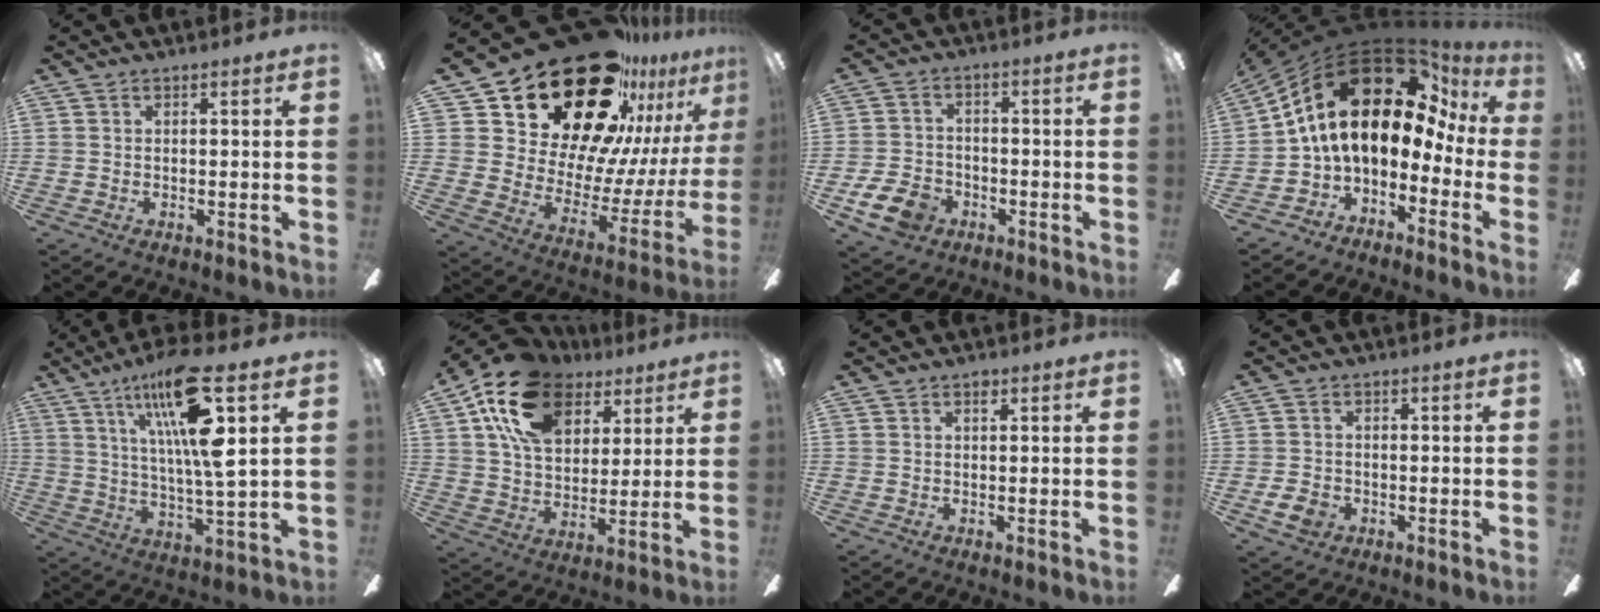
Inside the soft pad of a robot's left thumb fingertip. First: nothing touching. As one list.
[{"total": 30.5, "force": [22.2, 14.7, 14.9], "torque": [-0.227, -0.166, 0.413]}, {"total": 8.9, "force": [-4.7, 6.2, 4.4], "torque": [-0.102, 0.030, -0.086]}, {"total": 19.5, "force": [7.0, 10.2, 15.0], "torque": [-0.306, -0.052, 0.119]}, {"total": 18.7, "force": [9.0, 3.2, 16.1], "torque": [-0.305, -0.041, 0.127]}, {"total": 18.6, "force": [9.7, 12.2, 10.2], "torque": [-0.177, -0.023, 0.179]}, {"total": 1.2, "force": [0.8, 0.6, 0.7], "torque": [0.002, -0.004, 0.010]}, {"total": 4.5, "force": [-1.8, 3.4, 2.3], "torque": [-0.048, 0.008, -0.032]}]